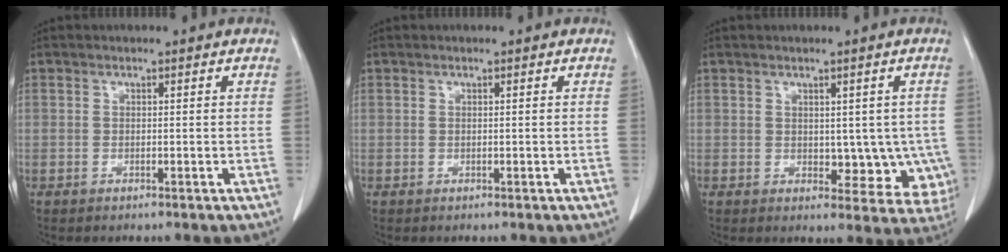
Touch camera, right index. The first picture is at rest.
{"total": 0.0}
{"total": 7.4, "force": [-0.5, 4.7, 5.8], "torque": [-0.043, 0.003, 0.005]}